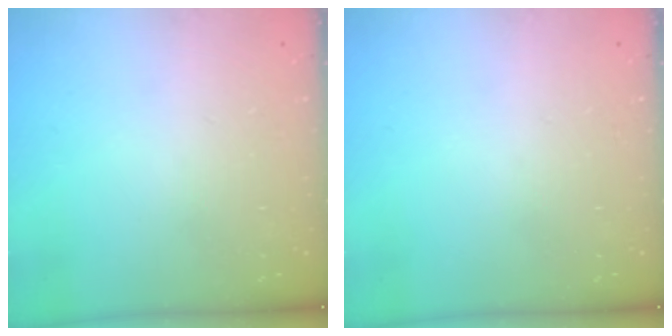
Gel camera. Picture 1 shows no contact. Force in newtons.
{"total": 0.0}